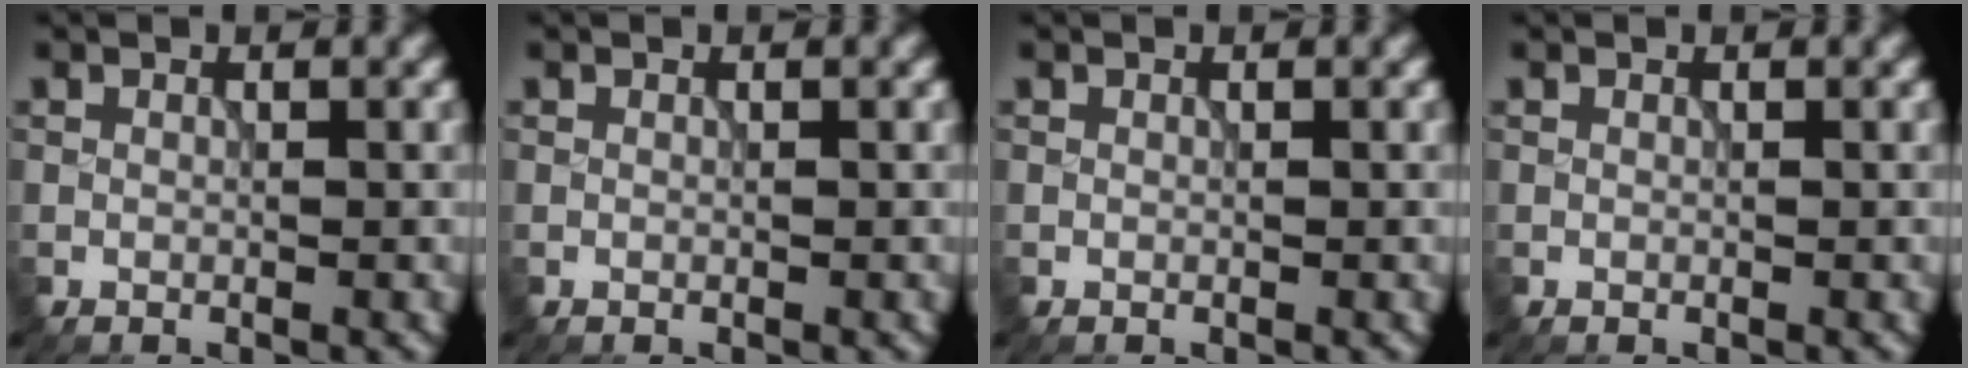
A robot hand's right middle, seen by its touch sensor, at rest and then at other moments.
{"total": 0.0}
{"total": 0.0}
{"total": 0.0}